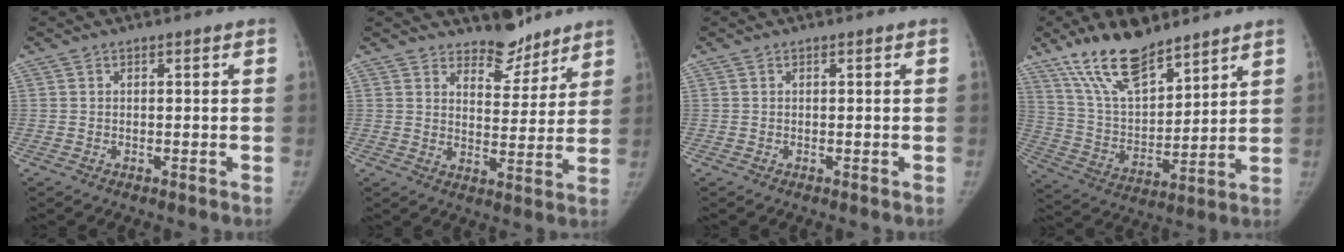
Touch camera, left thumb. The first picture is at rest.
{"total": 7.5, "force": [6.6, 3.2, 1.7], "torque": [0.011, -0.053, 0.107]}
{"total": 0.0}
{"total": 17.0, "force": [12.6, 6.2, 9.7], "torque": [-0.143, -0.064, 0.240]}